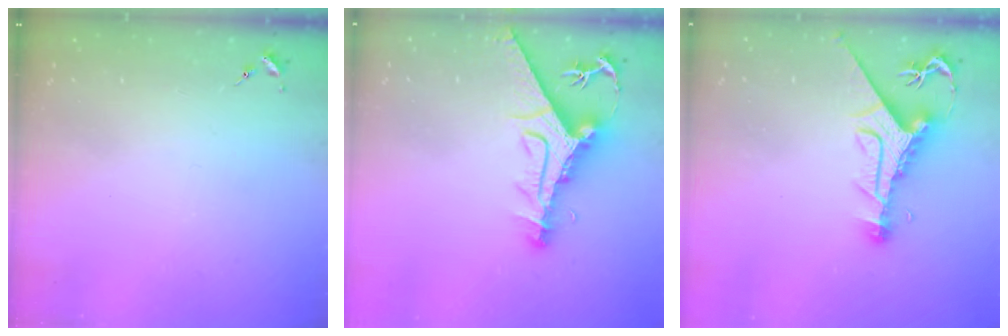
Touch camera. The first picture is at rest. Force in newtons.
{"total": 13.3, "press": 13.2, "slide": 1.4}
{"total": 10.1, "press": 10.1, "slide": 1.1}